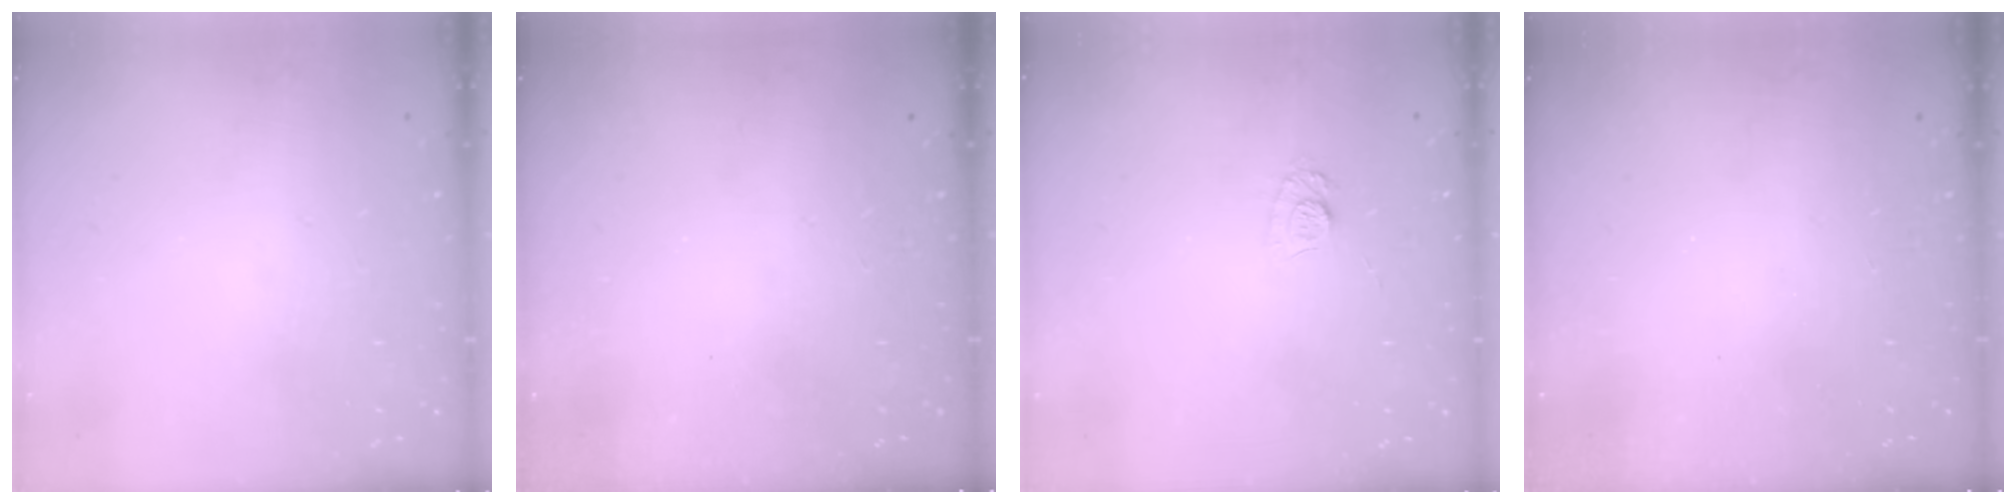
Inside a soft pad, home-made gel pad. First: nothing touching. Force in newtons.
{"total": 2.3, "press": 2.2, "slide": 0.8}
{"total": 6.9, "press": 6.8, "slide": 0.8}
{"total": 1.9, "press": 1.9, "slide": 0.6}